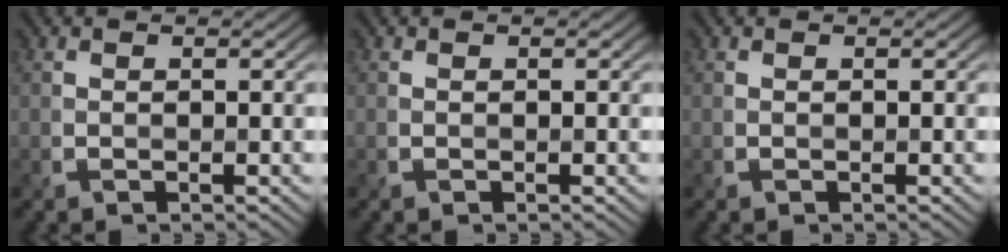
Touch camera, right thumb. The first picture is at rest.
{"total": 0.0}
{"total": 0.0}